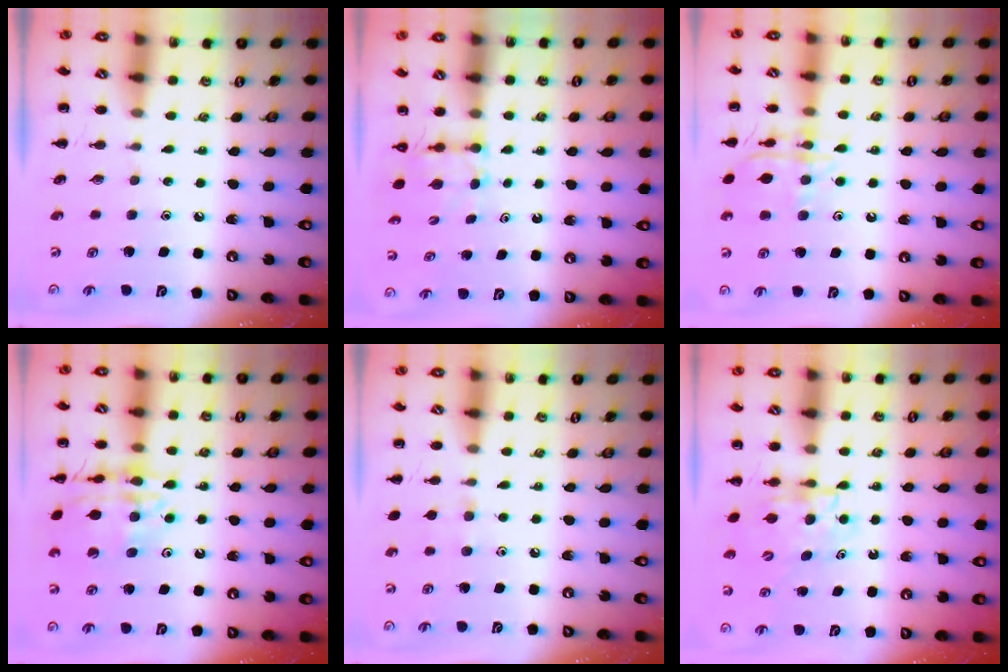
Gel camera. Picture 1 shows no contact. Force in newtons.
{"total": 2.8, "press": 2.6, "slide": 1.1}
{"total": 13.6, "press": 13.6, "slide": 0.8}
{"total": 15.6, "press": 15.5, "slide": 1.3}
{"total": 5.3, "press": 5.0, "slide": 1.9}
{"total": 5.3, "press": 5.3, "slide": 0.2}